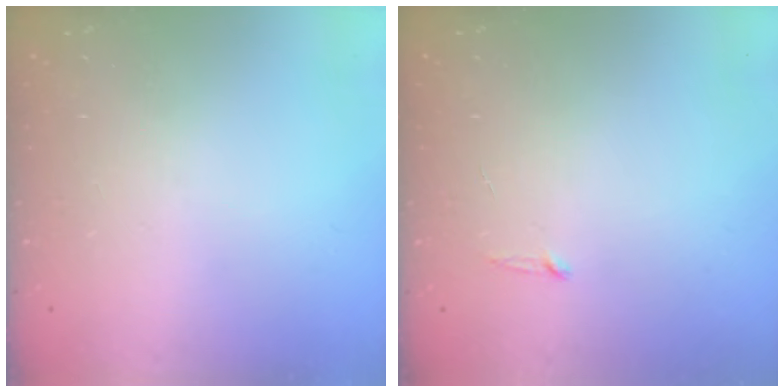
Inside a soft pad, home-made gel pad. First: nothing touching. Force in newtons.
{"total": 2.5, "press": 2.5, "slide": 0.2}